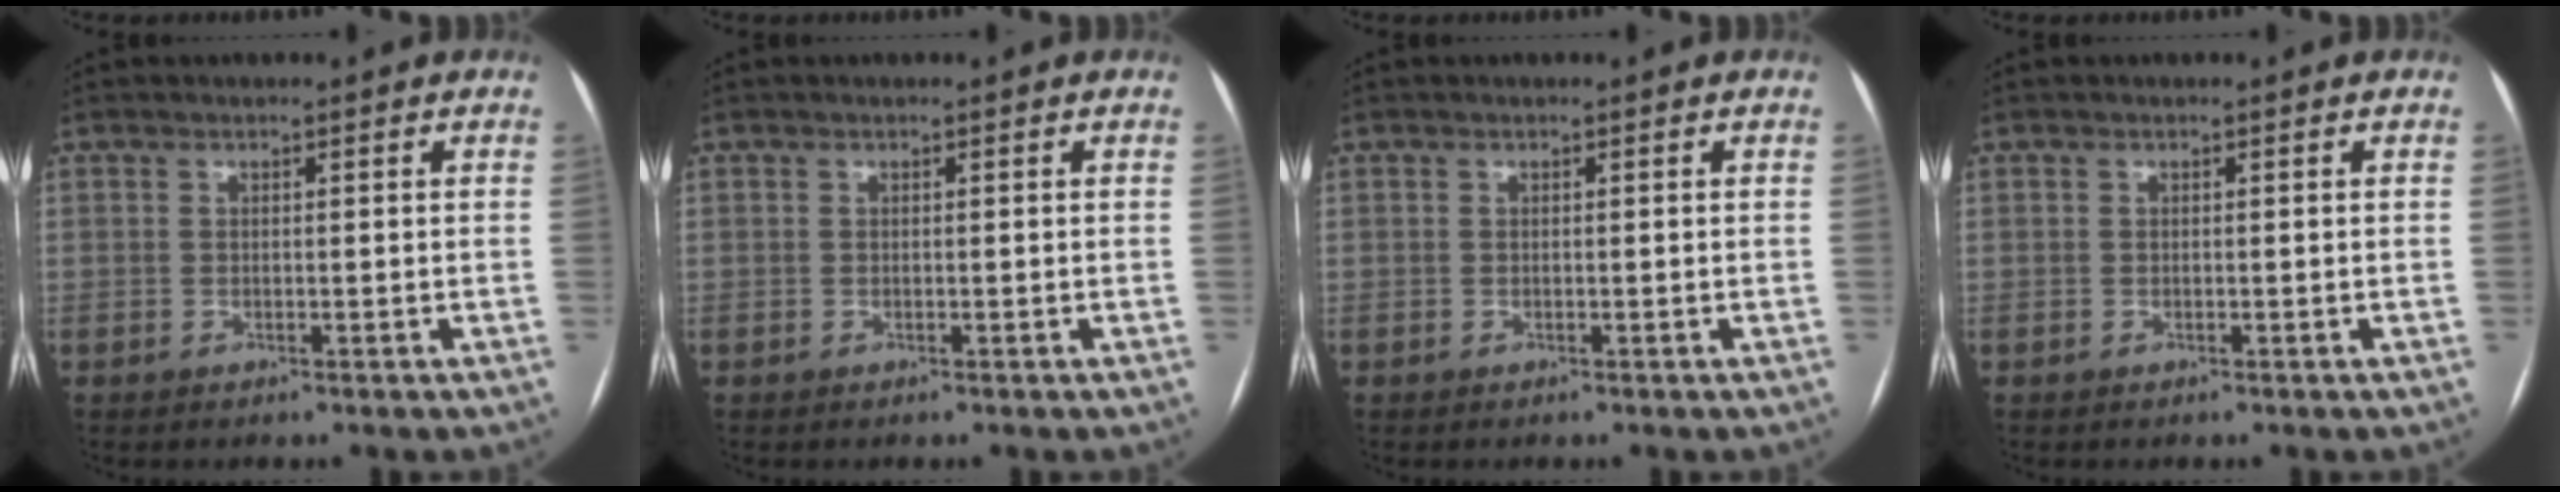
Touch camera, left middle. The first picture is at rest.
{"total": 0.0}
{"total": 0.0}
{"total": 0.0}